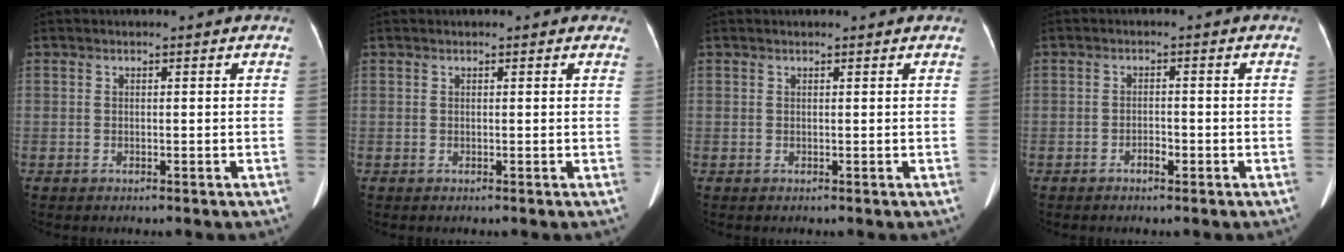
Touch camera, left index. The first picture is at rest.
{"total": 1.5, "force": [1.2, 0.8, 0.4], "torque": [0.003, 0.010, 0.006]}
{"total": 2.3, "force": [2.0, 0.7, 0.8], "torque": [-0.009, 0.023, 0.020]}
{"total": 1.7, "force": [-1.1, 0.6, 1.1], "torque": [-0.021, 0.001, -0.018]}